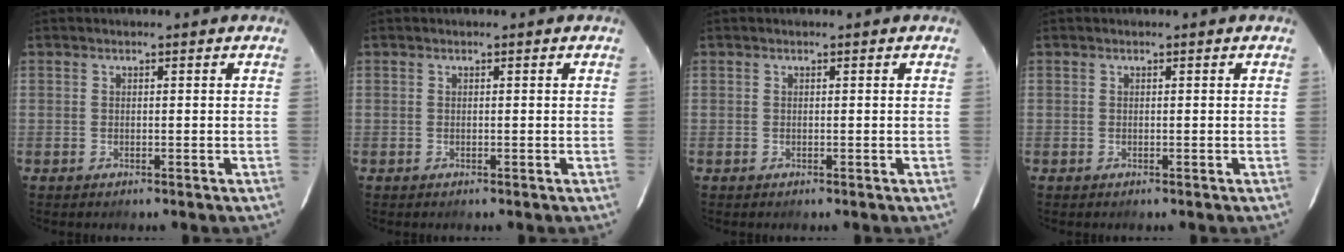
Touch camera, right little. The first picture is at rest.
{"total": 0.0}
{"total": 0.0}
{"total": 0.0}